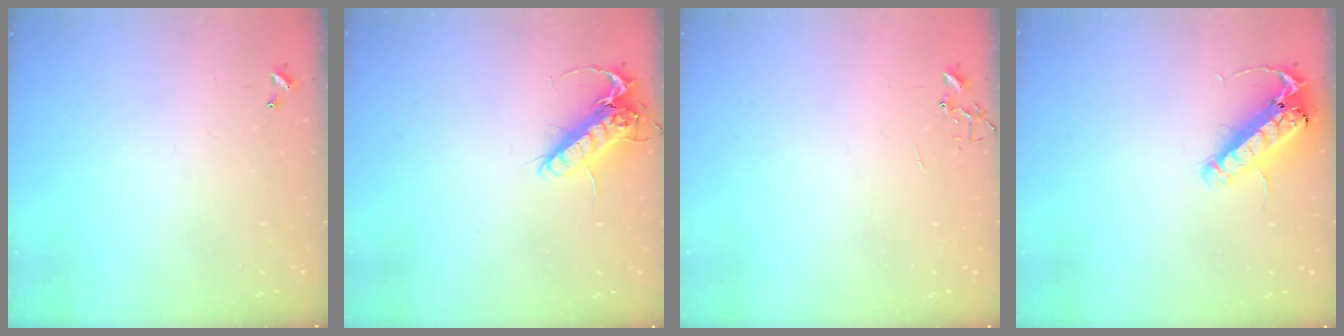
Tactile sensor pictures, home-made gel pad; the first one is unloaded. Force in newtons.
{"total": 14.2, "press": 14.0, "slide": 2.2}
{"total": 0.0}
{"total": 14.7, "press": 14.5, "slide": 2.6}